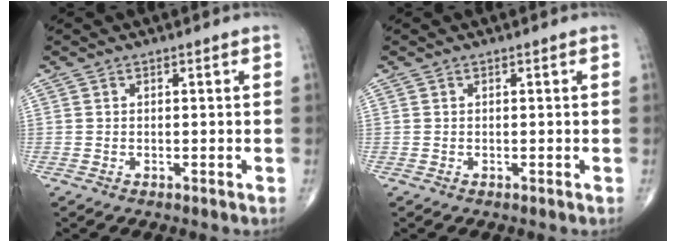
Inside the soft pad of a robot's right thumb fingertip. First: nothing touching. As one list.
[{"total": 0.0}]